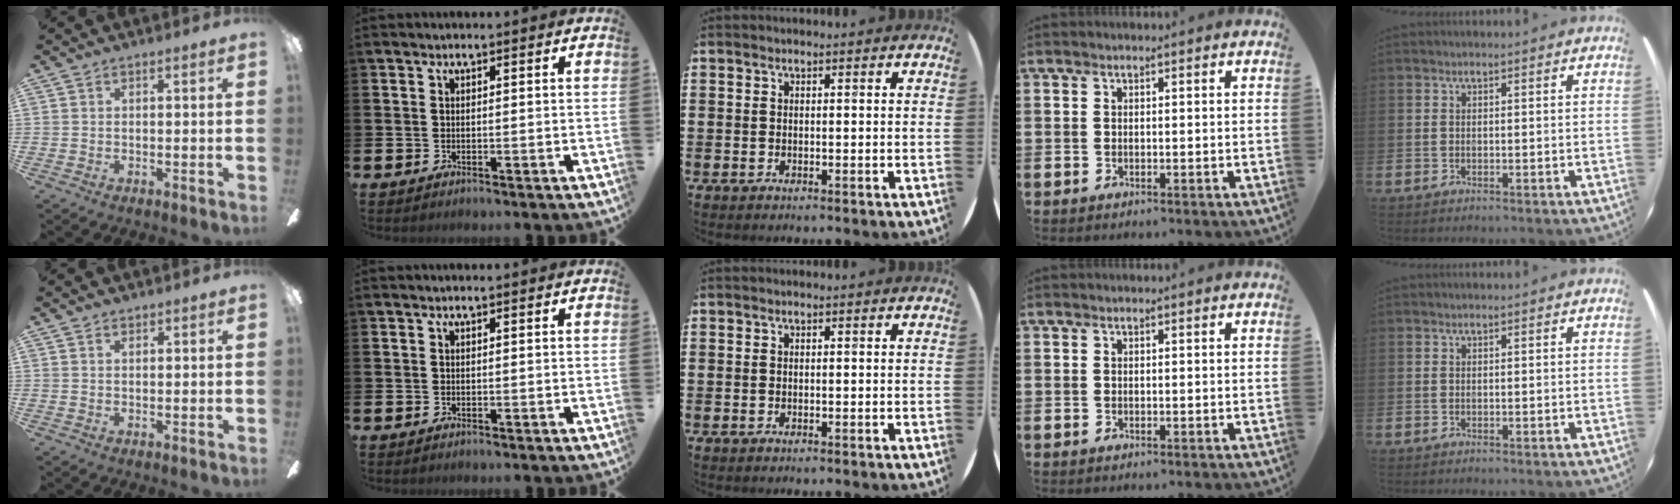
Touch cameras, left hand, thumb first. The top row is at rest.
{"thumb": {"total": 0.8, "force": [0.6, 0.4, 0.3], "torque": [-0.006, 0.001, 0.012]}}